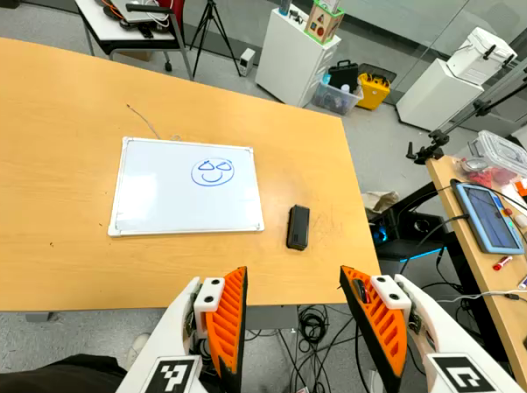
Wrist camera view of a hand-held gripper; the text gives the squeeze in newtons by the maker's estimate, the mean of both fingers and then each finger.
{"total": 0.0}